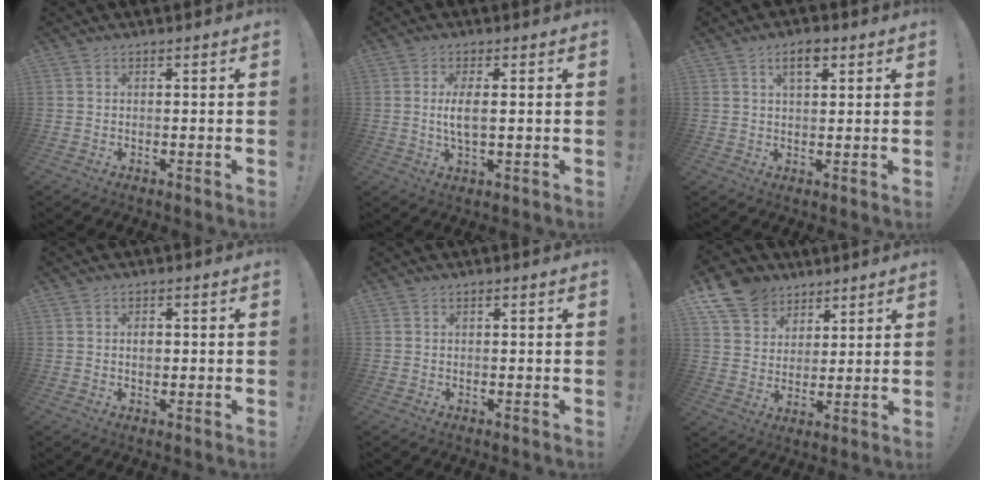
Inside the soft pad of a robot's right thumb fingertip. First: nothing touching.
{"total": 5.4, "force": [0.1, 1.5, 5.1], "torque": [-0.090, -0.004, -0.002]}
{"total": 4.8, "force": [2.4, 2.3, 3.4], "torque": [-0.051, -0.004, 0.038]}
{"total": 1.9, "force": [-0.3, 1.3, 1.4], "torque": [-0.018, 0.004, -0.008]}
{"total": 0.0}
{"total": 12.1, "force": [8.4, 8.2, 3.2], "torque": [-0.053, -0.060, 0.165]}